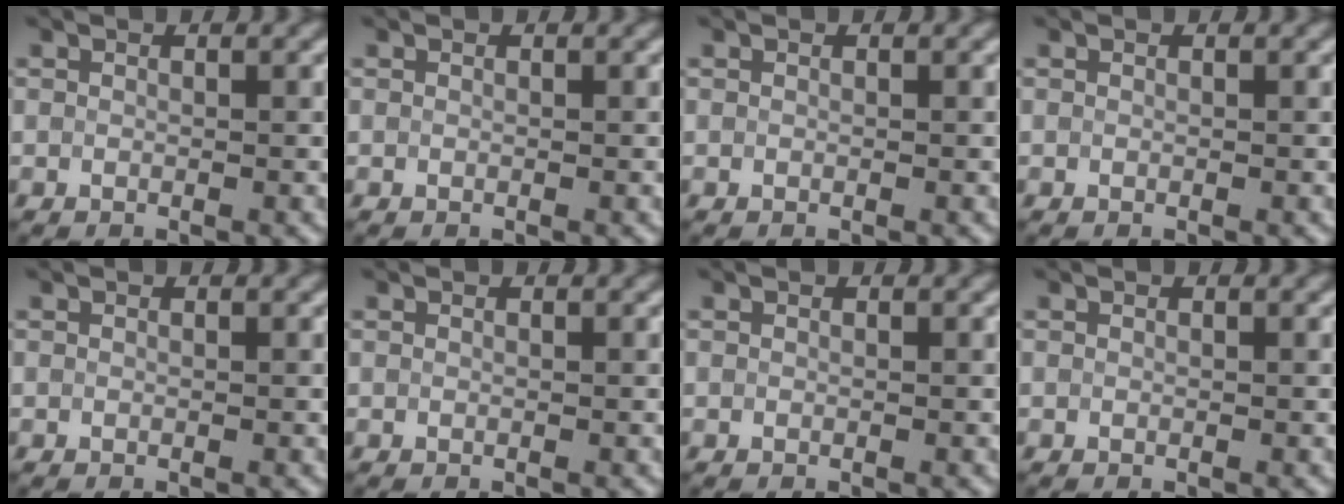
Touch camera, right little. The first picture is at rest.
{"total": 0.0}
{"total": 0.0}
{"total": 0.0}
{"total": 0.0}
{"total": 0.0}
{"total": 0.0}
{"total": 0.0}